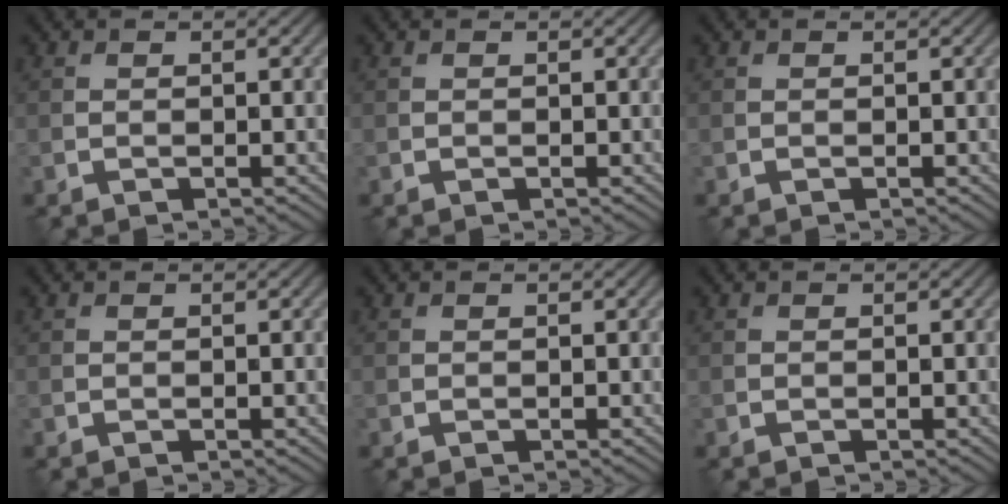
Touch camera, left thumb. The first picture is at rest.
{"total": 0.0}
{"total": 0.0}
{"total": 0.0}
{"total": 0.0}
{"total": 0.0}